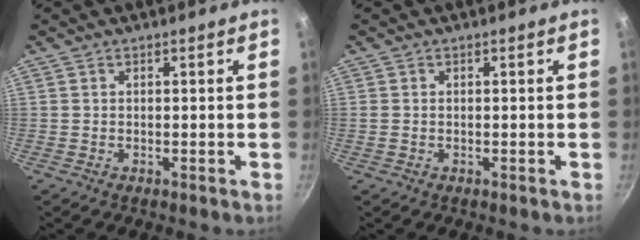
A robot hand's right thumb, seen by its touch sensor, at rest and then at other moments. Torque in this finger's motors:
{"motor_torque": [-0.03, -0.13, -0.36, 0.34, 0.07]}